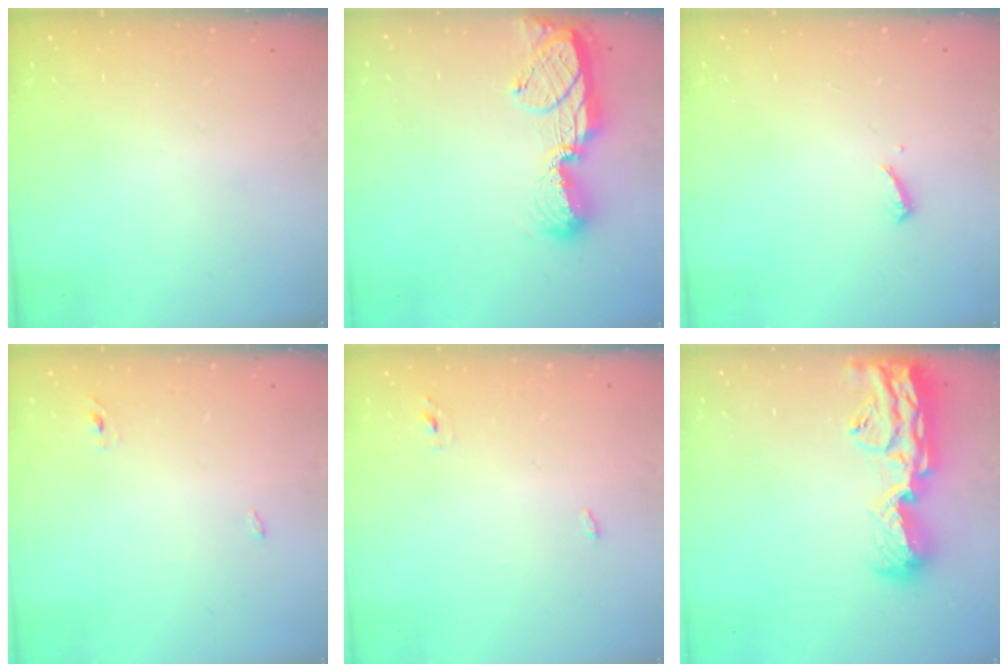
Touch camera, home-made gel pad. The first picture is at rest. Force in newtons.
{"total": 12.5, "press": 12.4, "slide": 1.0}
{"total": 7.1, "press": 7.0, "slide": 0.8}
{"total": 2.3, "press": 2.1, "slide": 1.0}
{"total": 2.7, "press": 2.6, "slide": 0.8}
{"total": 18.1, "press": 17.4, "slide": 5.2}